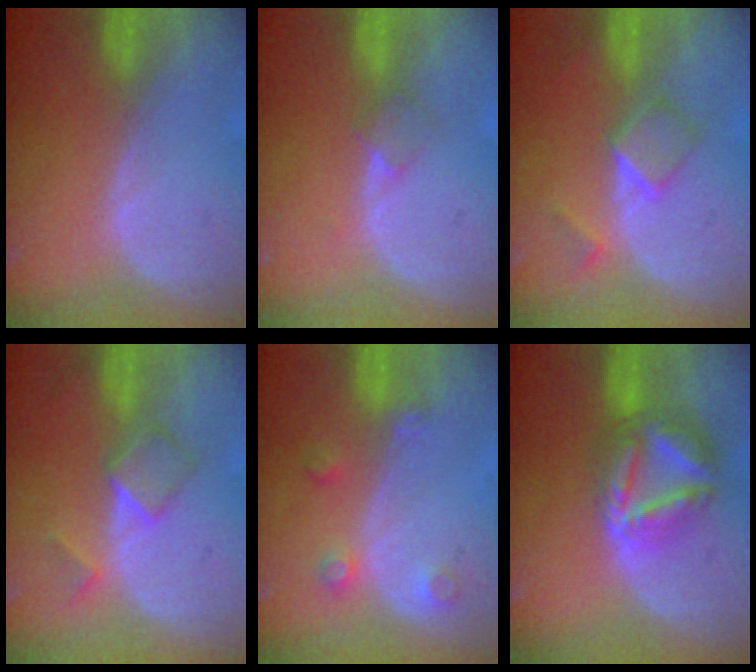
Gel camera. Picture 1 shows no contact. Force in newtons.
{"total": 2.3, "press": 2.0, "slide": 1.1}
{"total": 5.2, "press": 4.5, "slide": 2.6}
{"total": 5.2, "press": 4.6, "slide": 2.4}
{"total": 3.4, "press": 3.0, "slide": 1.5}
{"total": 8.9, "press": 8.8, "slide": 0.9}